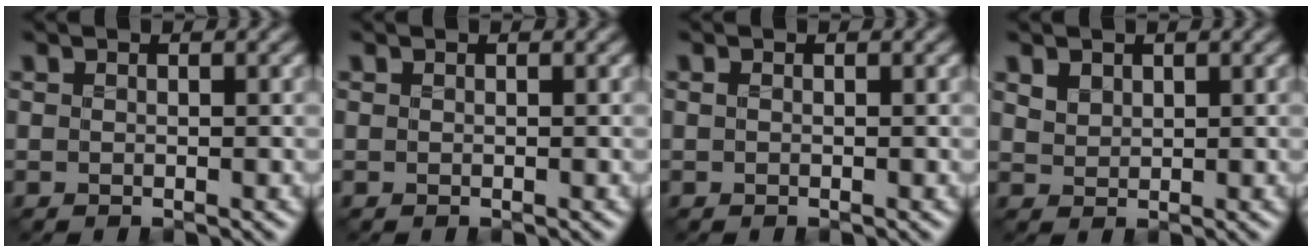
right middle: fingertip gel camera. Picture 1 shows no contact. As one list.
[{"total": 0.0}, {"total": 0.0}, {"total": 1.4, "force": [0.8, 1.0, 0.5], "torque": [-0.019, -0.003, 0.016]}]